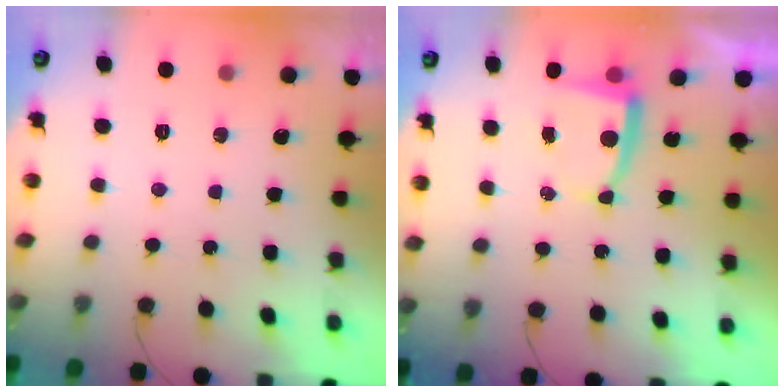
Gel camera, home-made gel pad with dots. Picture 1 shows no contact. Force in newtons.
{"total": 3.7, "press": 3.7, "slide": 0.5}